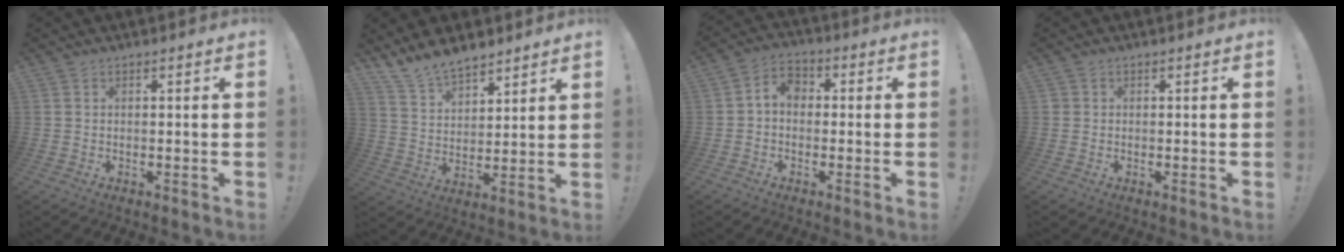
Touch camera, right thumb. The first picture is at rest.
{"total": 10.2, "force": [8.9, 4.3, 2.4], "torque": [-0.058, -0.066, 0.176]}
{"total": 5.1, "force": [-0.5, 3.7, 3.4], "torque": [-0.076, 0.015, -0.008]}
{"total": 1.0, "force": [0.2, 1.0, 0.2], "torque": [-0.011, 0.004, 0.006]}